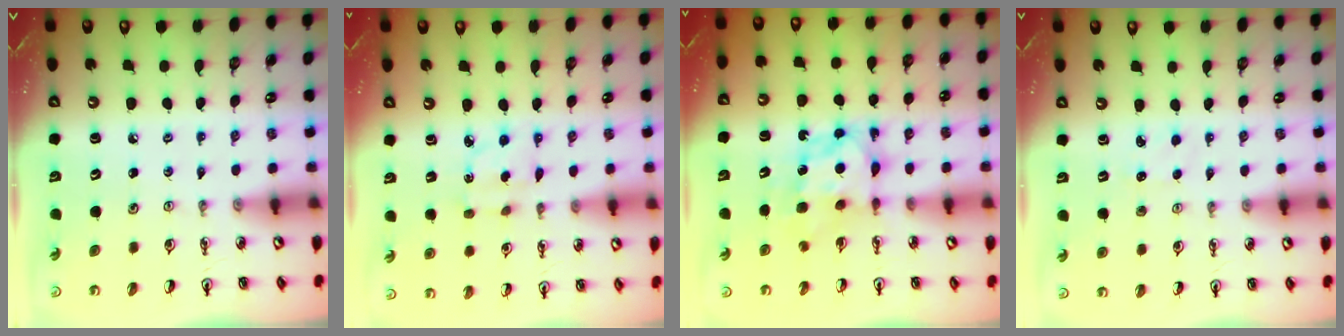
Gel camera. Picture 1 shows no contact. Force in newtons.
{"total": 3.4, "press": 3.3, "slide": 0.7}
{"total": 7.1, "press": 7.0, "slide": 0.5}
{"total": 2.9, "press": 2.9, "slide": 0.4}